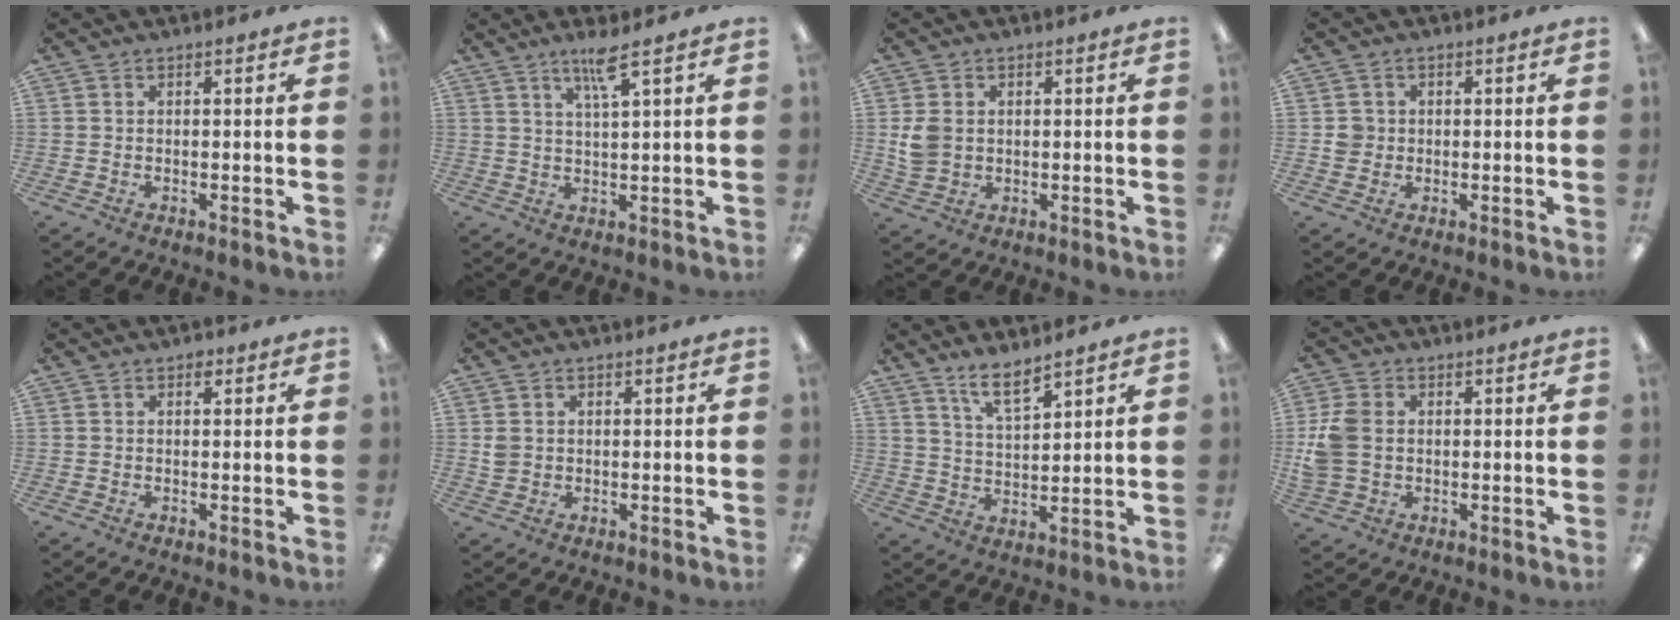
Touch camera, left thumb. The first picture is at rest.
{"total": 5.2, "force": [3.4, 0.2, 3.9], "torque": [-0.078, -0.003, 0.055]}
{"total": 5.4, "force": [0.8, 4.4, 3.1], "torque": [-0.060, 0.004, 0.017]}
{"total": 3.1, "force": [0.1, 3.0, 0.8], "torque": [-0.013, 0.003, 0.000]}
{"total": 1.2, "force": [0.6, 0.8, 0.7], "torque": [-0.006, 0.000, 0.008]}
{"total": 2.4, "force": [0.5, 2.1, 1.0], "torque": [-0.014, 0.000, 0.007]}
{"total": 7.1, "force": [5.9, 1.9, 3.4], "torque": [-0.064, -0.035, 0.106]}
{"total": 8.0, "force": [0.5, 6.3, 4.9], "torque": [-0.120, 0.012, 0.011]}